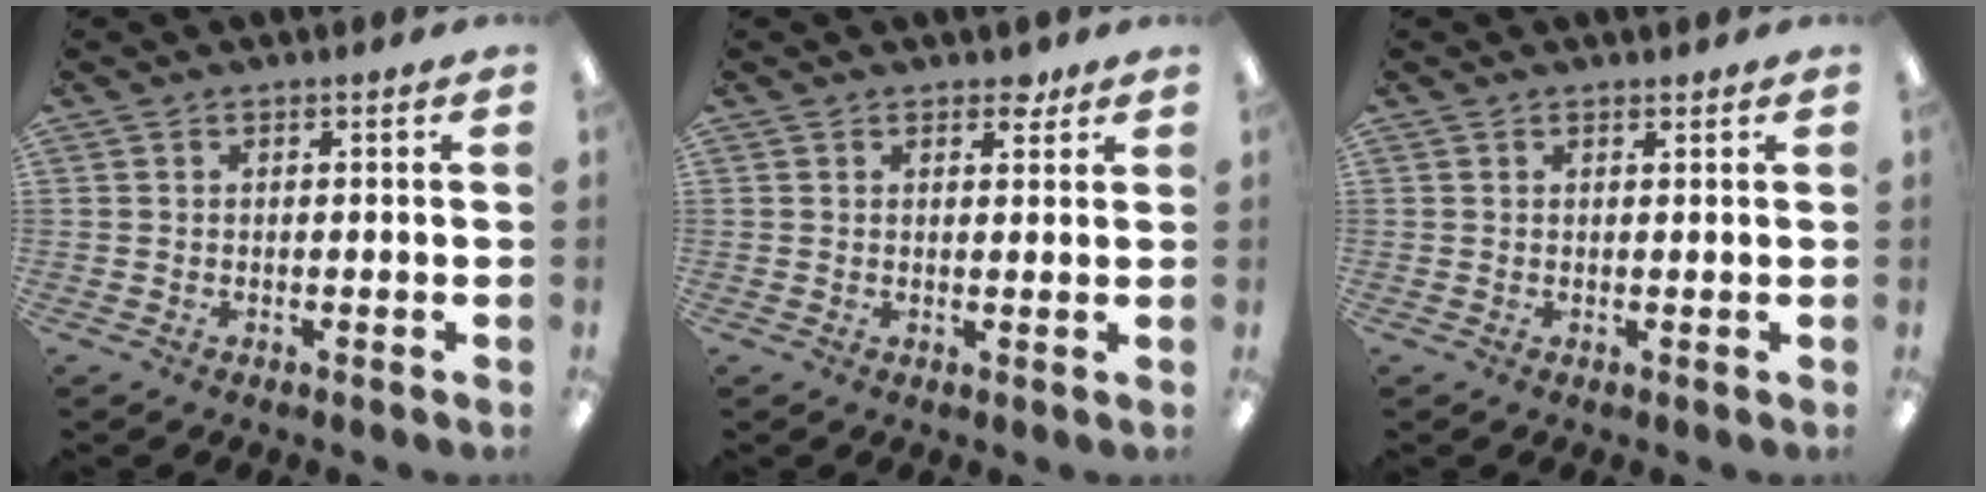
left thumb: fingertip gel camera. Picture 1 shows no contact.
{"total": 3.1, "force": [2.3, 1.8, 1.2], "torque": [0.005, -0.011, 0.037]}
{"total": 0.9, "force": [0.8, 0.4, 0.1], "torque": [0.006, -0.004, 0.014]}